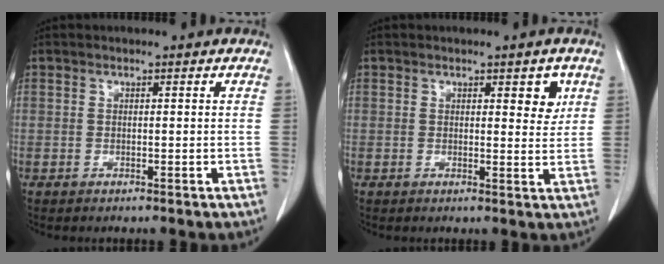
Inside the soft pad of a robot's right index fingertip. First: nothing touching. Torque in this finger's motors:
{"motor_torque": [0.06, 0.02, 0.00, 0.00]}